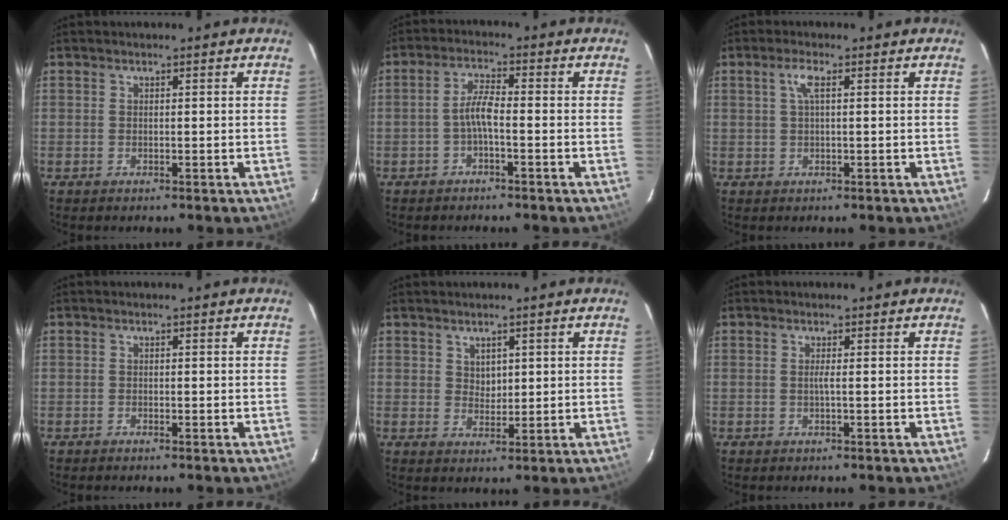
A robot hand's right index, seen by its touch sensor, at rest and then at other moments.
{"total": 3.6, "force": [-1.4, 0.6, 3.3], "torque": [-0.070, 0.010, -0.029]}
{"total": 2.4, "force": [0.6, 0.3, 2.3], "torque": [-0.049, 0.006, 0.012]}
{"total": 0.0}
{"total": 2.5, "force": [1.2, 1.9, 1.1], "torque": [-0.012, 0.002, 0.024]}
{"total": 0.8, "force": [-0.1, -0.3, 0.7], "torque": [-0.008, -0.003, -0.004]}